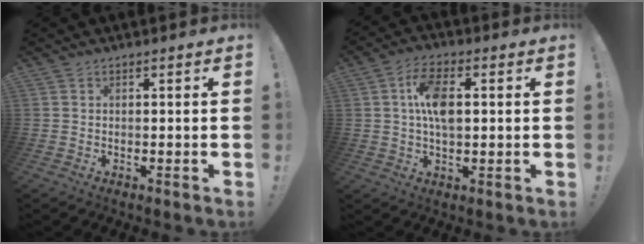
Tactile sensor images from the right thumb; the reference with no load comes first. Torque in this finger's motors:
{"motor_torque": [2.96, 2.05, 0.30, -0.32, 0.42]}